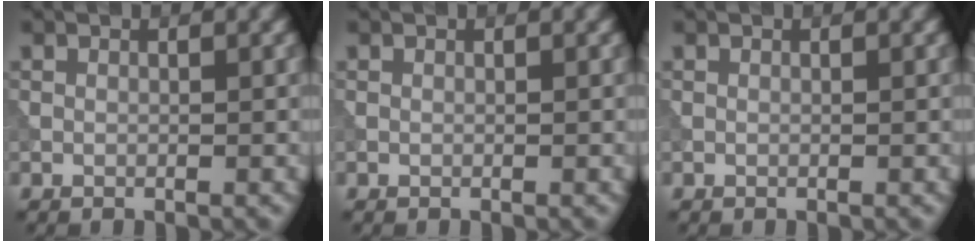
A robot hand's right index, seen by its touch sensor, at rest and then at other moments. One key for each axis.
{"total": 0.0}
{"total": 0.0}